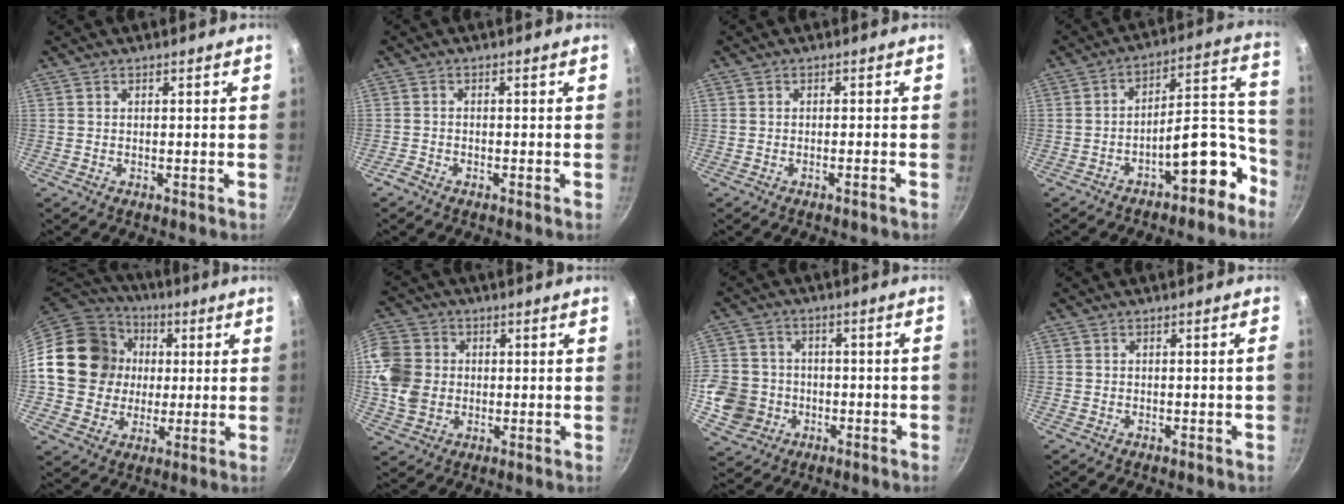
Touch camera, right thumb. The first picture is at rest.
{"total": 1.6, "force": [-1.4, 0.7, 0.6], "torque": [-0.027, 0.011, -0.030]}
{"total": 1.0, "force": [-0.7, 0.0, 0.7], "torque": [-0.022, 0.013, -0.009]}
{"total": 12.7, "force": [-7.1, 5.5, 8.9], "torque": [-0.060, 0.101, -0.103]}
{"total": 19.6, "force": [1.7, 17.3, 9.0], "torque": [-0.144, 0.026, 0.030]}
{"total": 11.1, "force": [0.2, 9.5, 5.7], "torque": [-0.093, 0.003, -0.005]}
{"total": 11.0, "force": [-3.3, 9.8, 4.0], "torque": [-0.061, 0.036, -0.060]}
{"total": 1.2, "force": [-0.5, 0.2, 1.1], "torque": [-0.025, 0.009, -0.002]}